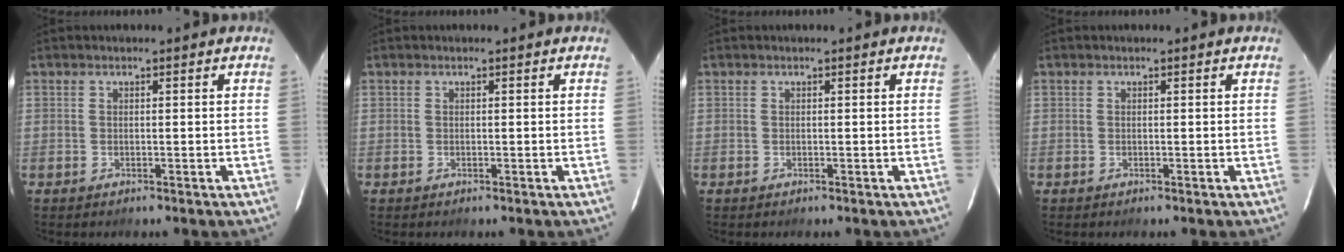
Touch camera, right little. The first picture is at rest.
{"total": 0.0}
{"total": 0.0}
{"total": 0.0}